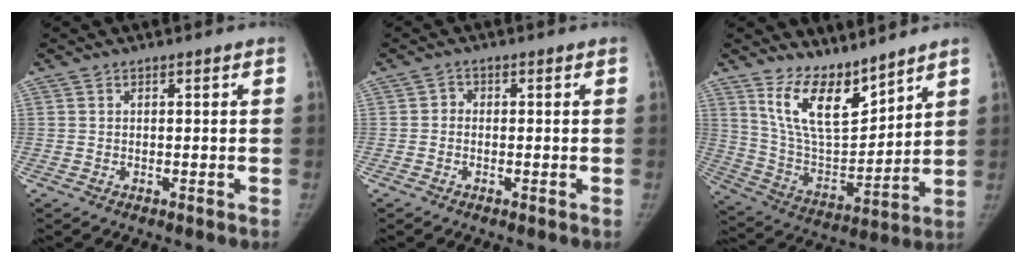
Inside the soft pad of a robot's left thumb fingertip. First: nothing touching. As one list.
[{"total": 1.3, "force": [-0.4, 1.1, 0.5], "torque": [0.001, 0.005, -0.013]}, {"total": 13.8, "force": [10.4, 5.3, 7.3], "torque": [-0.099, -0.078, 0.211]}]